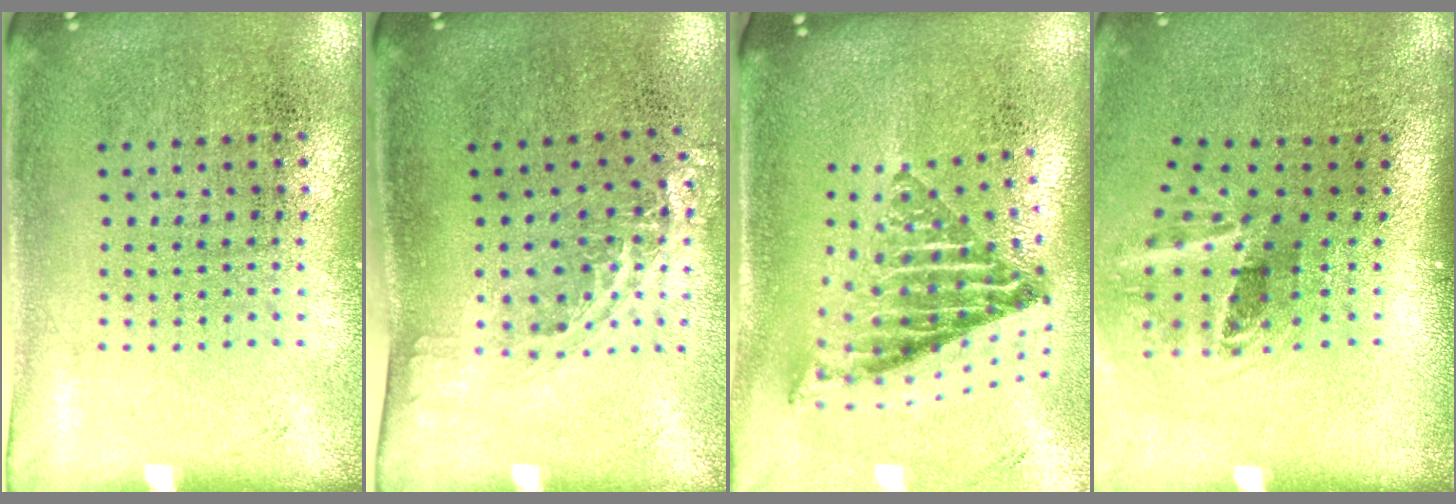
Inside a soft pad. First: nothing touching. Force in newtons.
{"total": 1.3, "press": 1.0, "slide": 0.9}
{"total": 2.0, "press": 1.5, "slide": 1.4}
{"total": 2.0, "press": 1.2, "slide": 1.6}